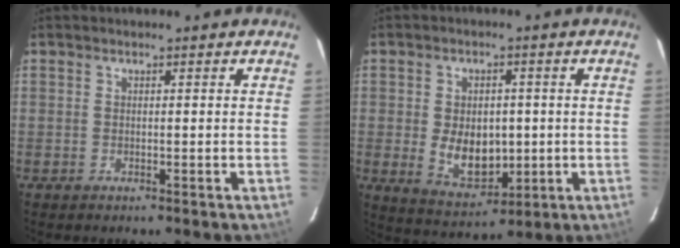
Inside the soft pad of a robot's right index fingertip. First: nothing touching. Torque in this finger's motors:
{"motor_torque": [0.88, -0.42, 0.47, 0.06]}